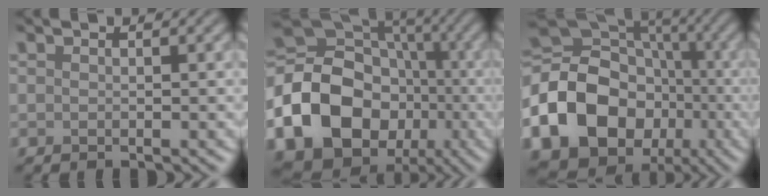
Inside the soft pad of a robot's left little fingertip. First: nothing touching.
{"total": 21.9, "force": [-6.7, 18.5, 9.7], "torque": [-0.200, -0.023, -0.141]}
{"total": 20.4, "force": [-6.5, 16.8, 9.6], "torque": [-0.197, -0.018, -0.135]}